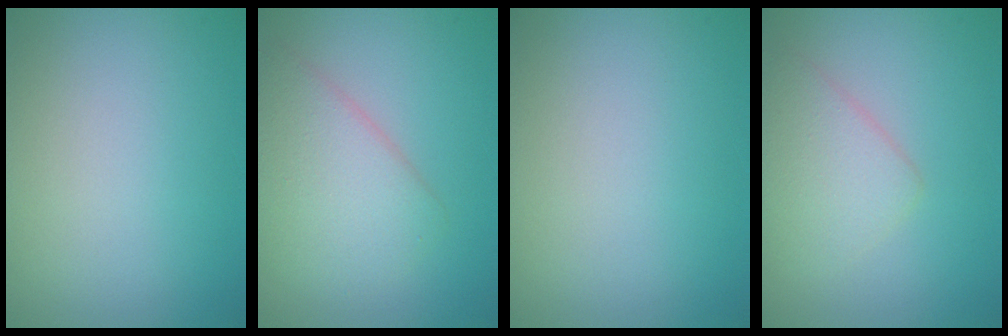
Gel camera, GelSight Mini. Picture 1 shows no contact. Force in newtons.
{"total": 4.1, "press": 4.1, "slide": 0.1}
{"total": 0.0}
{"total": 2.8, "press": 2.8, "slide": 0.1}